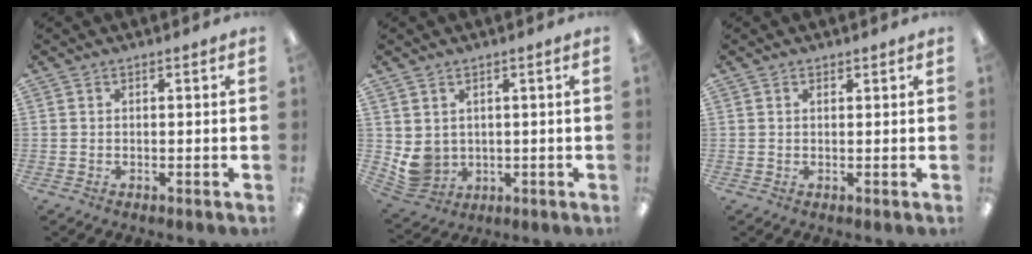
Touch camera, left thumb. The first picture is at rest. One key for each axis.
{"total": 6.0, "fx": 1.9, "fy": 5.3, "fz": 2.0, "tx": -0.064, "ty": -0.010, "tz": 0.039}
{"total": 0.8, "fx": 0.5, "fy": 0.5, "fz": 0.3, "tx": -0.006, "ty": 0.003, "tz": 0.010}